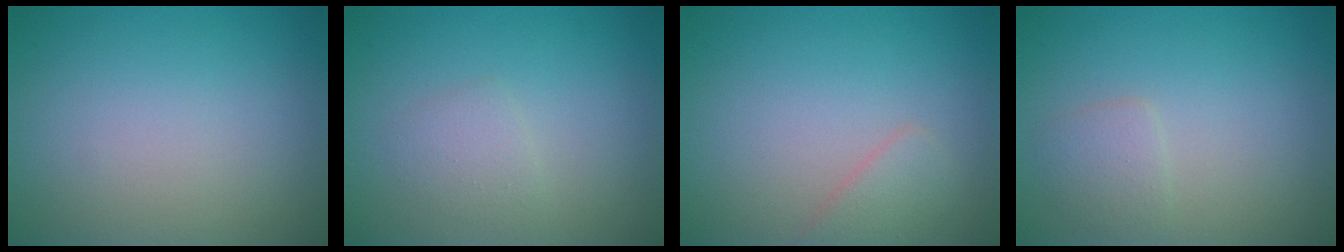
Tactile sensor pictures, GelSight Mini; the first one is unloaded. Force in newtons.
{"total": 1.5, "press": 1.5, "slide": 0.0}
{"total": 1.6, "press": 1.6, "slide": 0.1}
{"total": 1.5, "press": 1.5, "slide": 0.1}